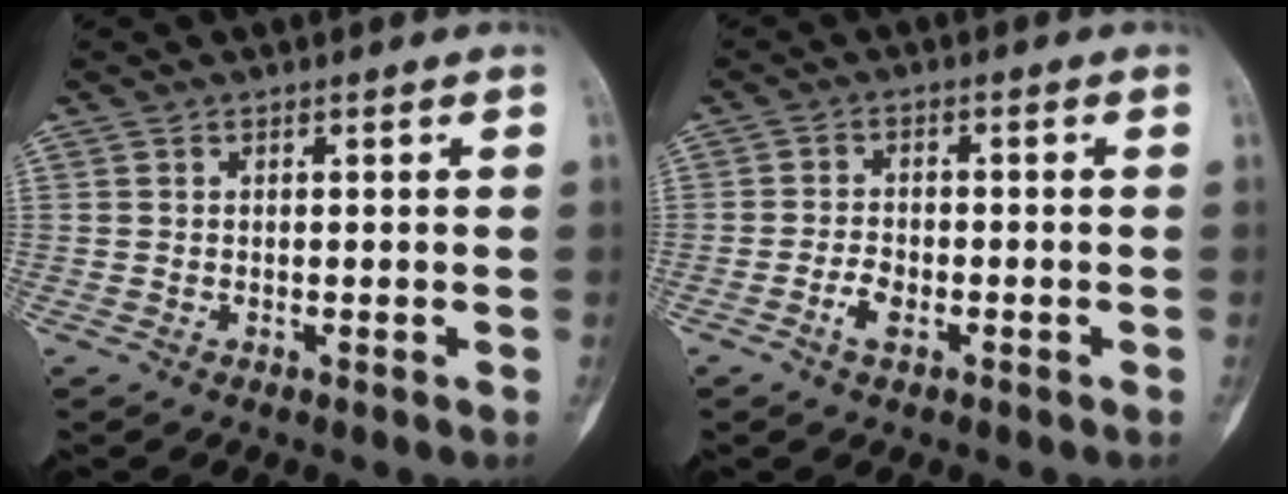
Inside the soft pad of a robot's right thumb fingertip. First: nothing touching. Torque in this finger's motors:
{"motor_torque": [-0.36, -0.30, 0.27, 0.25, -0.05]}